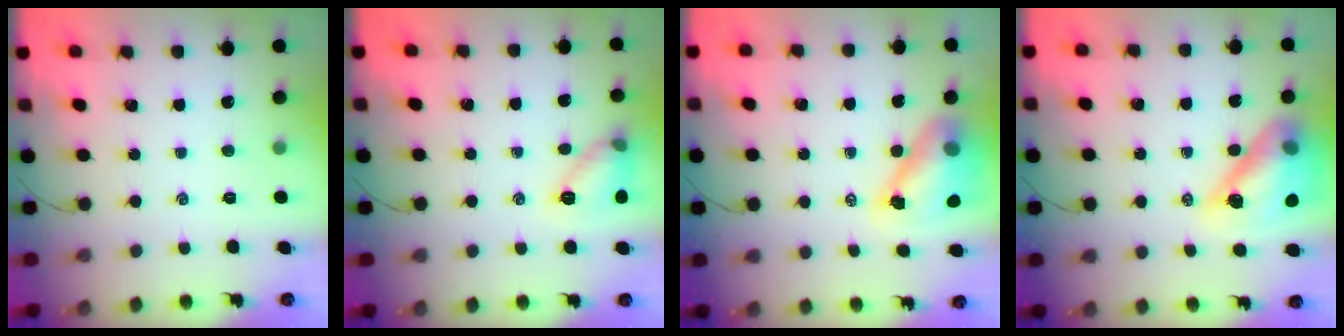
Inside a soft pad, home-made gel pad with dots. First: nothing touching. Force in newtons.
{"total": 10.3, "press": 10.2, "slide": 1.3}
{"total": 11.5, "press": 10.9, "slide": 3.5}
{"total": 17.3, "press": 16.6, "slide": 4.9}